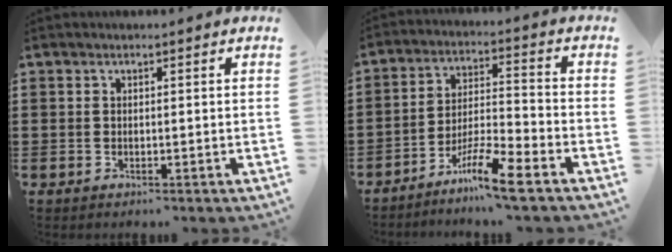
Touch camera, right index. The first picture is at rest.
{"total": 8.6, "force": [-6.7, 0.3, 5.4], "torque": [-0.107, -0.003, -0.129]}